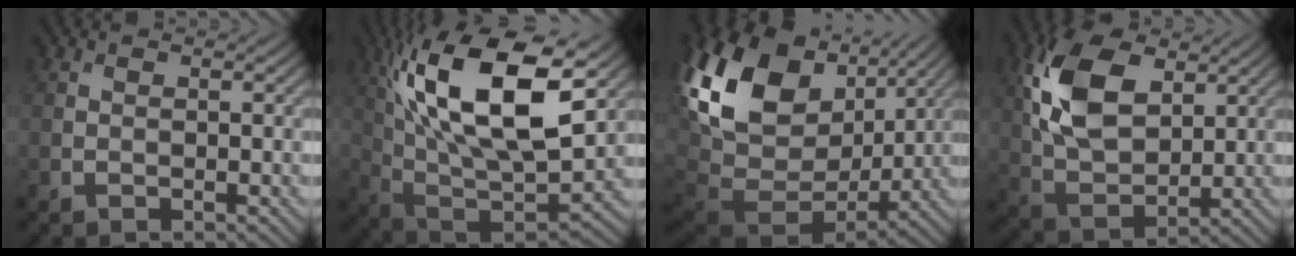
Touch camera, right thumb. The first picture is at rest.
{"total": 18.8, "force": [6.9, 7.6, 15.8], "torque": [-0.326, 0.019, 0.129]}
{"total": 19.6, "force": [5.7, 13.3, 13.2], "torque": [-0.296, -0.014, 0.128]}
{"total": 12.9, "force": [4.7, 7.6, 9.3], "torque": [-0.223, 0.015, 0.091]}